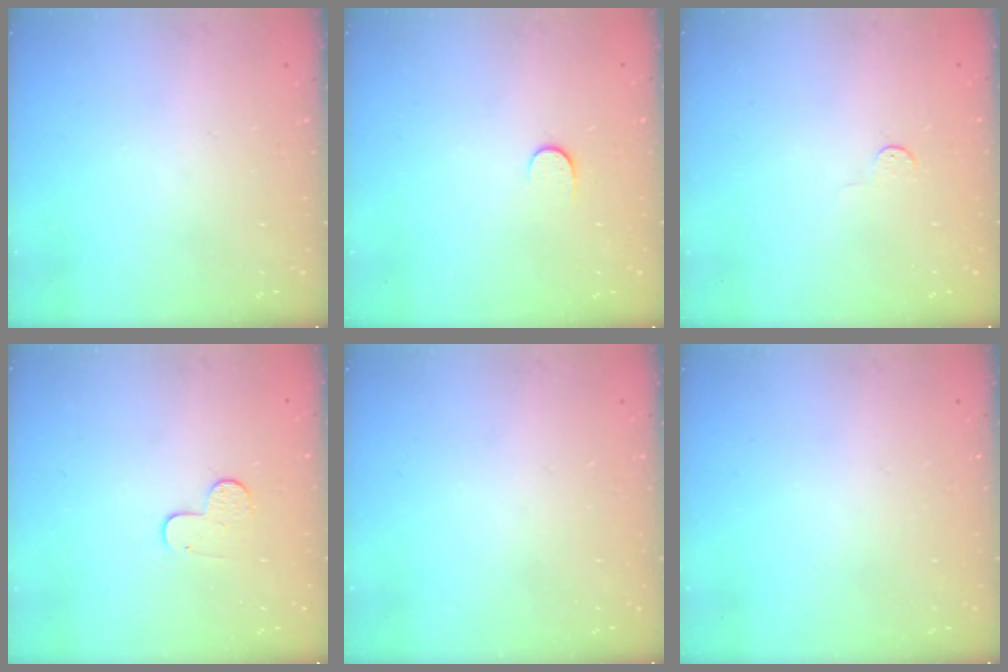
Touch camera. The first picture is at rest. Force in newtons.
{"total": 4.4, "press": 4.3, "slide": 0.7}
{"total": 2.8, "press": 2.8, "slide": 0.4}
{"total": 7.1, "press": 7.1, "slide": 0.6}
{"total": 0.0}
{"total": 0.0}